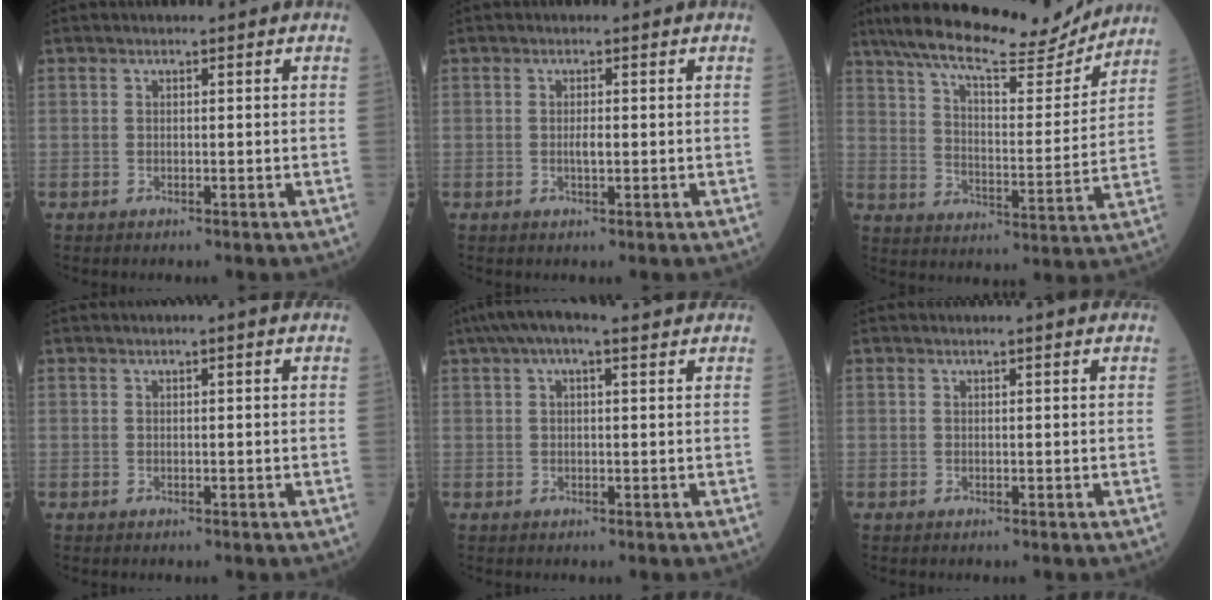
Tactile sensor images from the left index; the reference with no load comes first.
{"total": 1.4, "force": [-0.1, 0.3, 1.3], "torque": [-0.027, 0.000, -0.001]}
{"total": 19.3, "force": [16.8, 3.1, 9.0], "torque": [-0.159, 0.005, 0.254]}
{"total": 0.6, "force": [0.3, 0.0, 0.5], "torque": [-0.012, 0.003, 0.005]}
{"total": 7.6, "force": [5.3, 2.0, 5.0], "torque": [-0.092, 0.051, 0.087]}
{"total": 1.0, "force": [1.0, -0.1, 0.4], "torque": [-0.014, 0.001, 0.013]}